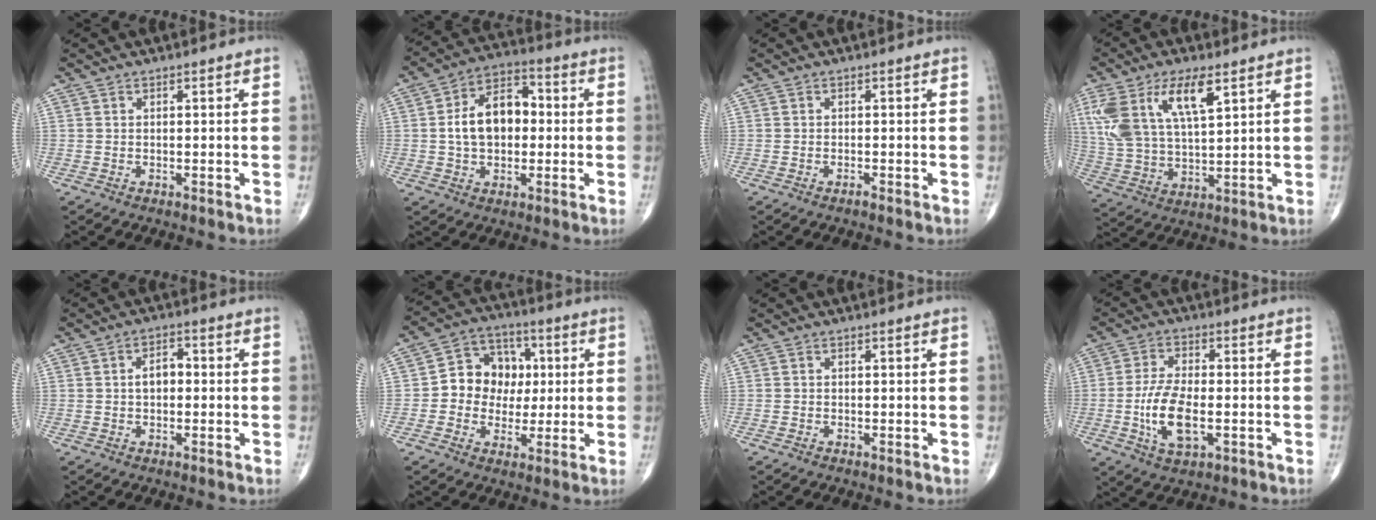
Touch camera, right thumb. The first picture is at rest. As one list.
[{"total": 12.3, "force": [0.3, 8.0, 9.3], "torque": [-0.139, 0.025, -0.002]}, {"total": 0.5, "force": [-0.5, 0.0, 0.2], "torque": [-0.006, 0.002, -0.010]}, {"total": 15.7, "force": [7.1, 6.6, 12.4], "torque": [-0.252, -0.012, 0.141]}, {"total": 3.7, "force": [-0.1, 2.4, 2.9], "torque": [-0.039, 0.015, -0.008]}, {"total": 11.3, "force": [0.5, 9.6, 5.8], "torque": [-0.039, 0.022, 0.000]}, {"total": 0.0}, {"total": 9.9, "force": [-2.2, 4.5, 8.5], "torque": [-0.168, 0.004, -0.039]}]